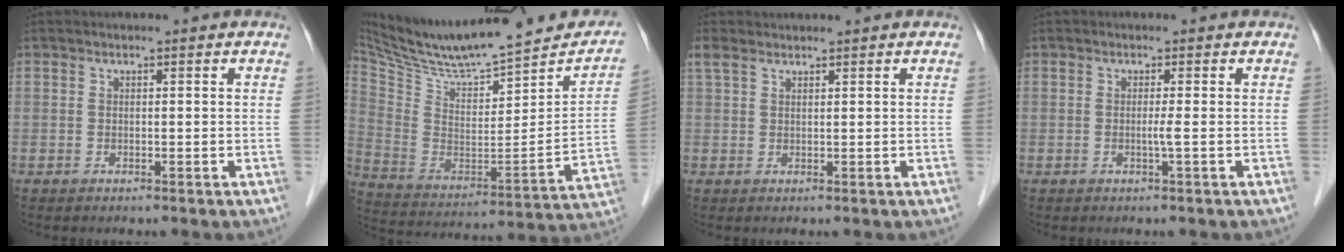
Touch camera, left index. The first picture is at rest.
{"total": 26.2, "force": [22.4, 5.4, 12.6], "torque": [-0.206, -0.015, 0.343]}
{"total": 2.1, "force": [1.9, 0.6, 0.8], "torque": [-0.024, 0.024, 0.041]}
{"total": 1.2, "force": [-0.2, -0.5, 1.0], "torque": [-0.012, -0.001, -0.008]}